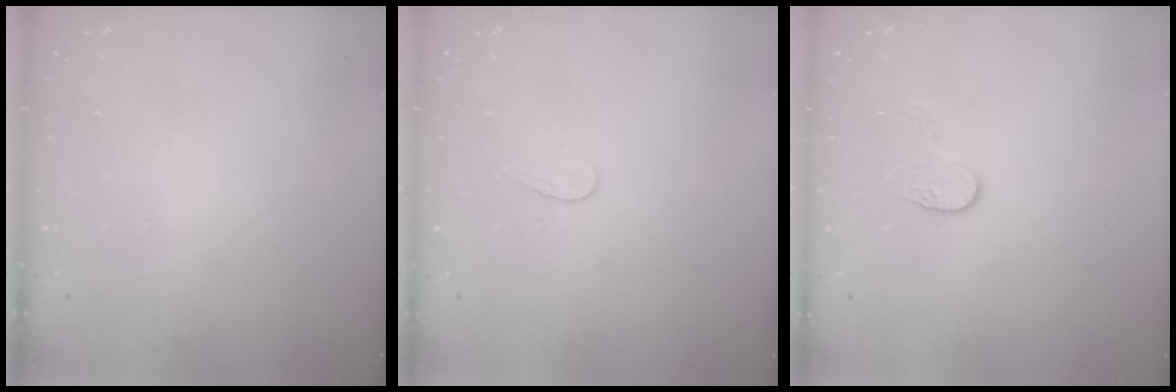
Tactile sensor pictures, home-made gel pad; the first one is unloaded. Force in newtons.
{"total": 3.8, "press": 3.8, "slide": 0.3}
{"total": 5.8, "press": 5.8, "slide": 0.6}